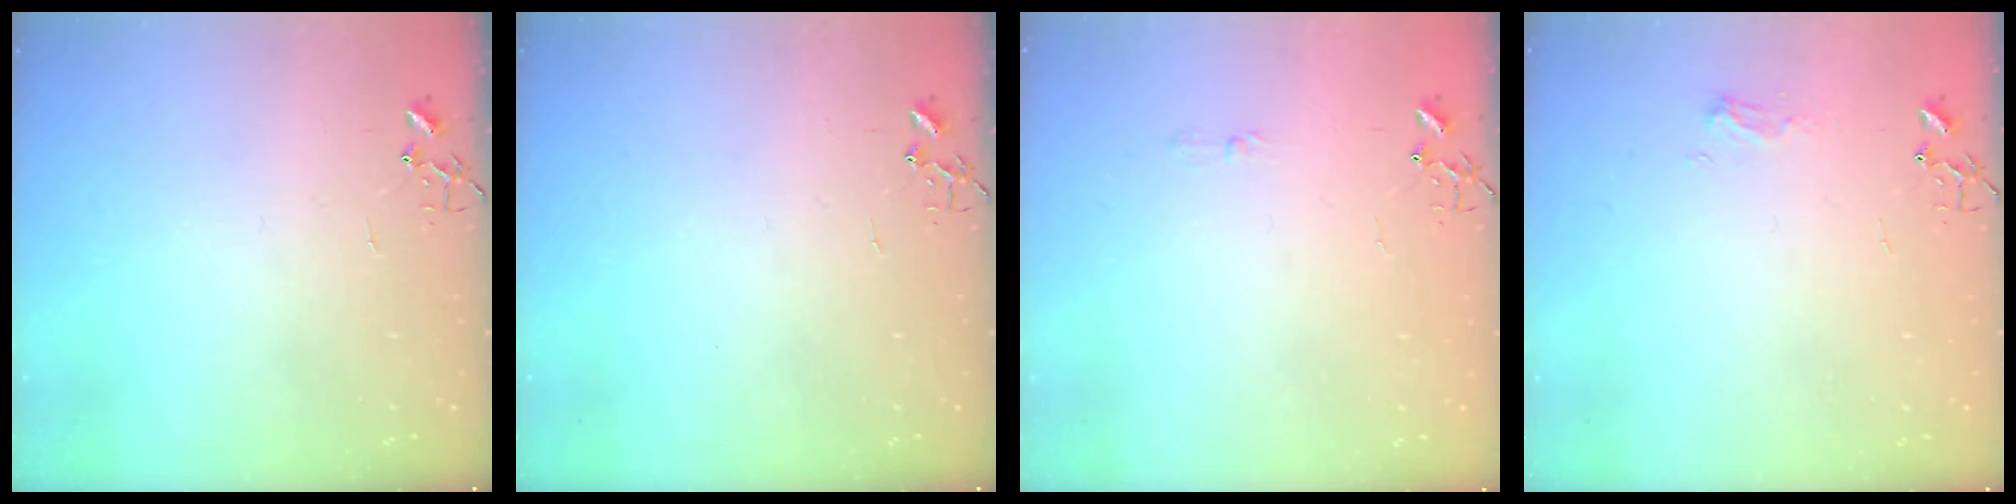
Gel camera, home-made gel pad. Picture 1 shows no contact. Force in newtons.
{"total": 0.0}
{"total": 3.3, "press": 3.2, "slide": 0.4}
{"total": 6.0, "press": 6.0, "slide": 0.7}